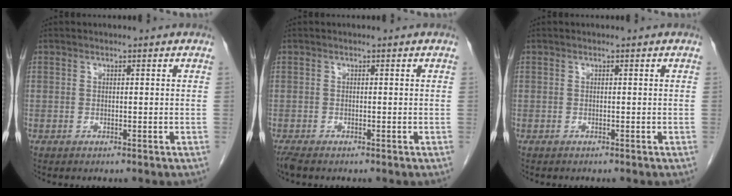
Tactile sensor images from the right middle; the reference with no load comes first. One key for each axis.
{"total": 1.6, "fx": -1.3, "fy": 0.3, "fz": 0.8, "tx": -0.023, "ty": -0.007, "tz": -0.026}
{"total": 0.0}